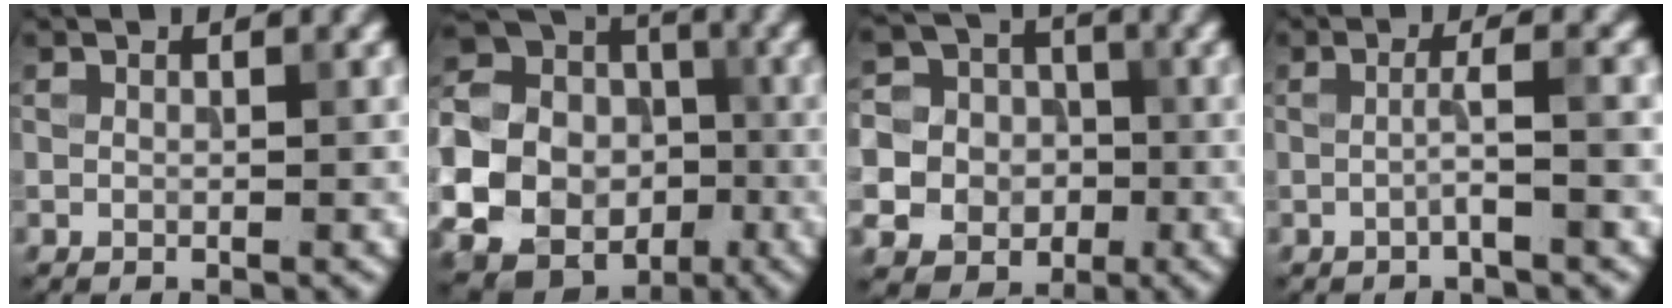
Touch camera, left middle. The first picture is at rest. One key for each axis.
{"total": 22.7, "fx": -5.3, "fy": 21.0, "fz": 6.9, "tx": -0.197, "ty": -0.019, "tz": -0.130}
{"total": 12.7, "fx": -3.4, "fy": 12.1, "fz": 2.3, "tx": -0.092, "ty": -0.024, "tz": -0.071}
{"total": 2.1, "fx": -0.5, "fy": 0.3, "fz": 2.0, "tx": -0.030, "ty": 0.007, "tz": -0.017}